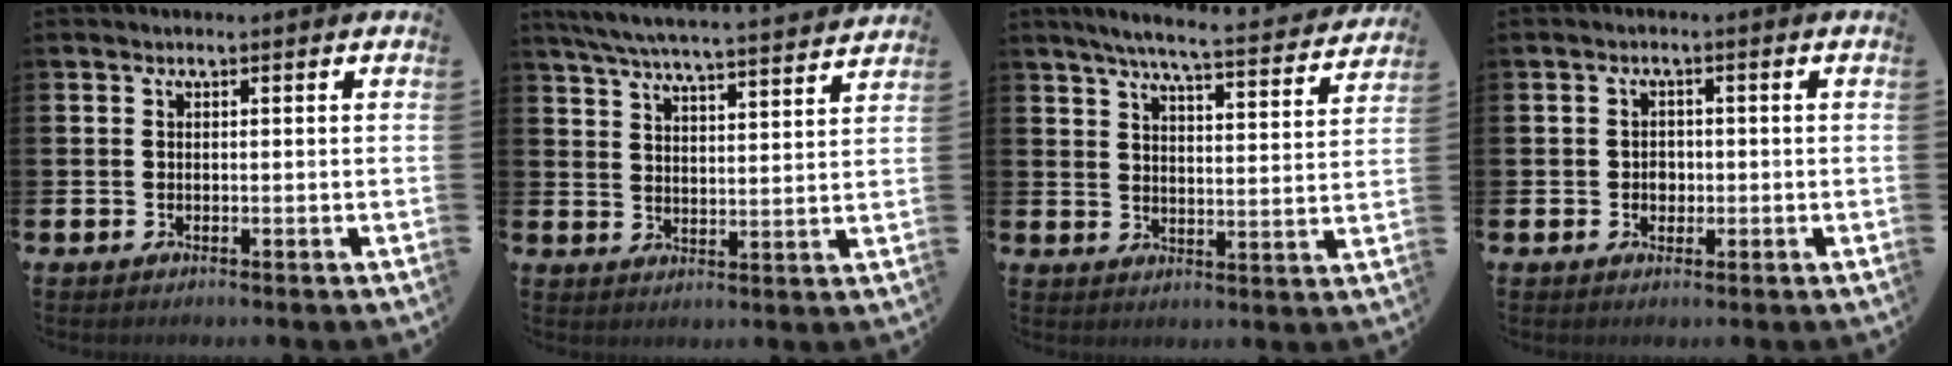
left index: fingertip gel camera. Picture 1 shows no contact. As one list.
[{"total": 6.5, "force": [6.3, 0.1, 1.8], "torque": [-0.047, -0.050, 0.107]}, {"total": 6.5, "force": [6.0, 0.2, 2.7], "torque": [-0.053, -0.045, 0.096]}, {"total": 1.8, "force": [-0.1, 1.6, 0.8], "torque": [0.006, -0.001, -0.010]}]